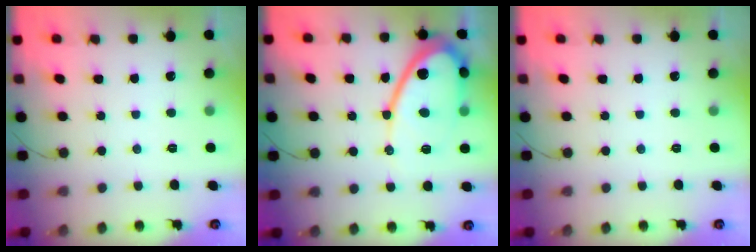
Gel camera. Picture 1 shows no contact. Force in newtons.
{"total": 15.0, "press": 14.9, "slide": 1.3}
{"total": 0.0}